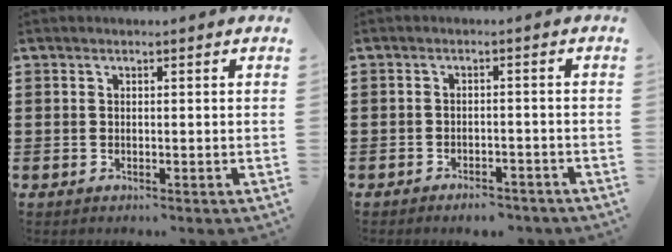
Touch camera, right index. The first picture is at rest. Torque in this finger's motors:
{"motor_torque": [-0.06, 0.14, 0.26, 0.02]}